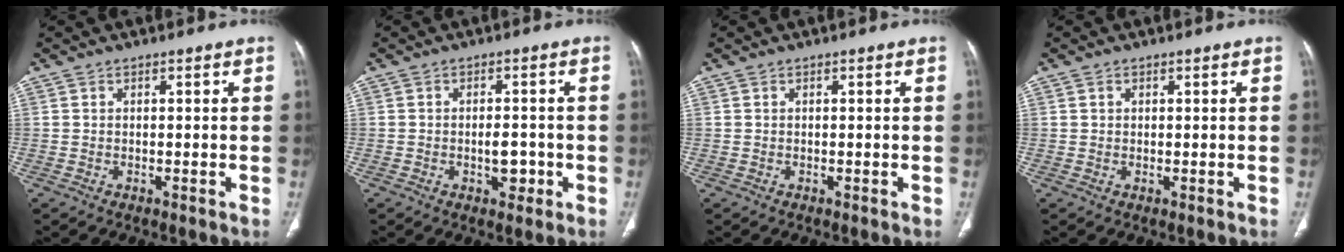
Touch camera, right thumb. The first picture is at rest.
{"total": 3.8, "force": [-1.1, 2.3, 2.9], "torque": [-0.029, 0.007, -0.011]}
{"total": 0.0}
{"total": 0.7, "force": [0.3, 0.6, 0.3], "torque": [-0.003, -0.001, 0.007]}